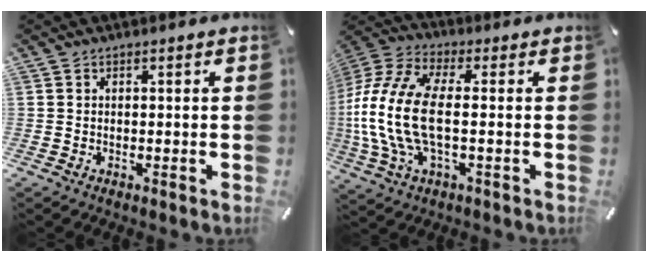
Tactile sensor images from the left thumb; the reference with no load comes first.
{"total": 16.8, "force": [-1.2, 8.3, 14.5], "torque": [-0.321, -0.009, -0.024]}